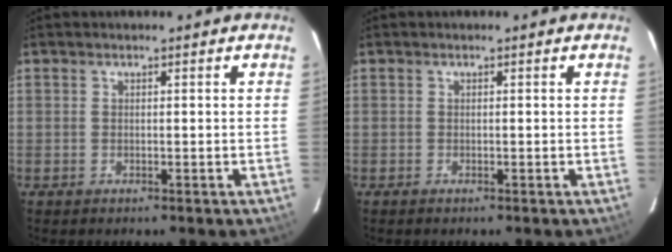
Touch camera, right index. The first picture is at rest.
{"total": 0.0}